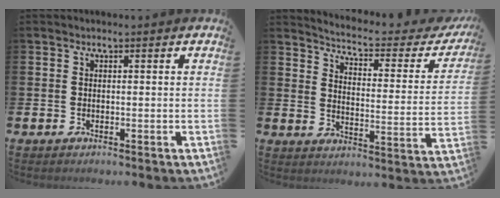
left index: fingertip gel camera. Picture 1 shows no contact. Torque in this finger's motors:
{"motor_torque": [1.06, -1.08, 0.17, 0.01]}